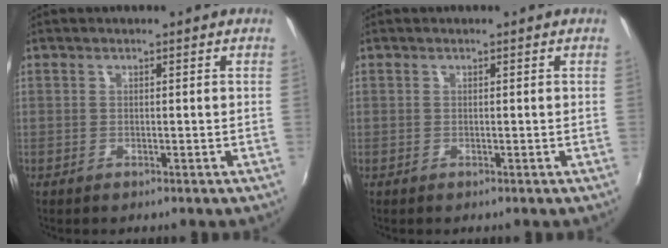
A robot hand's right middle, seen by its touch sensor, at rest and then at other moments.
{"total": 0.0}